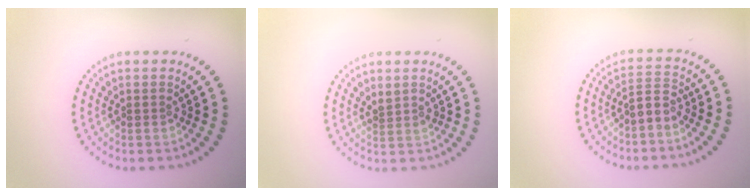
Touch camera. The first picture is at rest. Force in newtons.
{"total": 1.3, "press": 0.9, "slide": 0.9}
{"total": 1.9, "press": 1.3, "slide": 1.3}